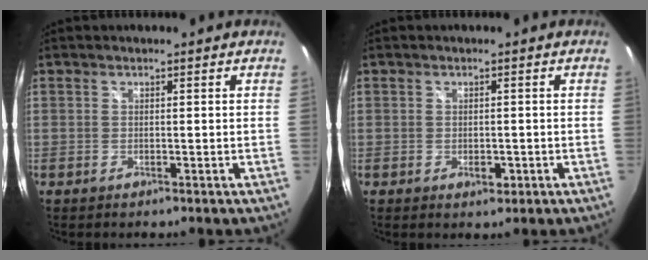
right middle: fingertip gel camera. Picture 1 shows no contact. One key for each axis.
{"total": 1.9, "fx": -0.7, "fy": 1.3, "fz": 1.2, "tx": -0.017, "ty": -0.003, "tz": -0.010}